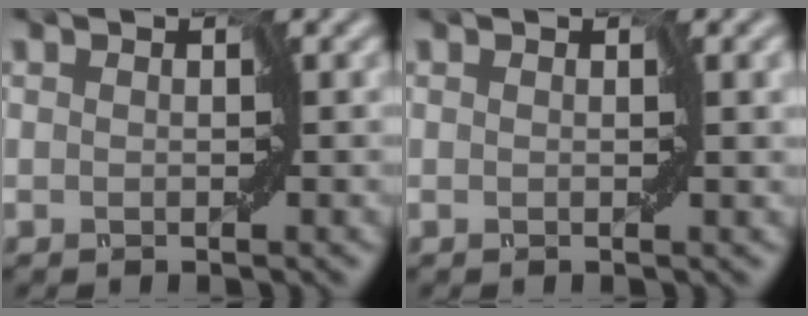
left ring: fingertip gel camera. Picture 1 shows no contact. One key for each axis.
{"total": 1.7, "fx": 0.2, "fy": 0.6, "fz": 1.6, "tx": -0.025, "ty": -0.002, "tz": -0.003}